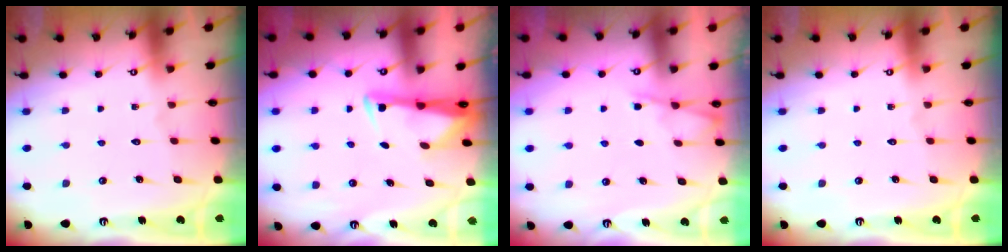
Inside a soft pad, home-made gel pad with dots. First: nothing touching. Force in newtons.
{"total": 3.3, "press": 3.2, "slide": 0.9}
{"total": 3.6, "press": 3.6, "slide": 0.6}
{"total": 0.0}